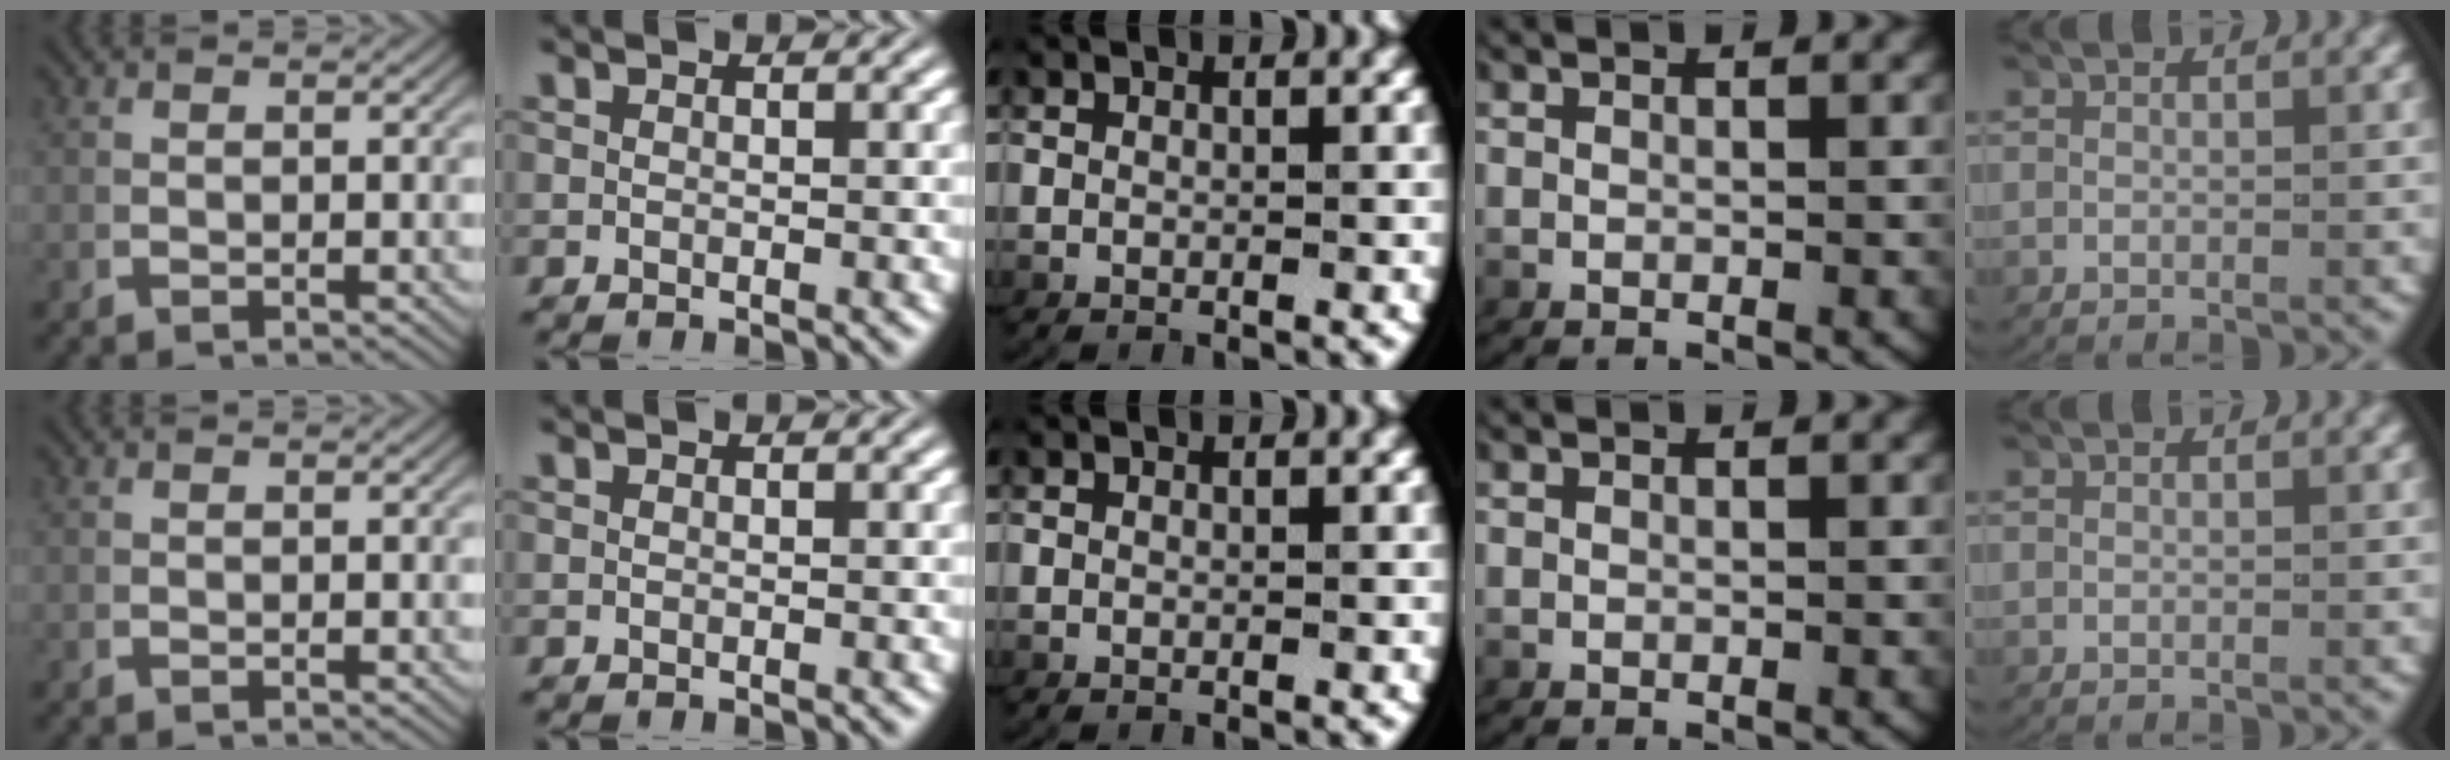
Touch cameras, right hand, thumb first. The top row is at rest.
{}